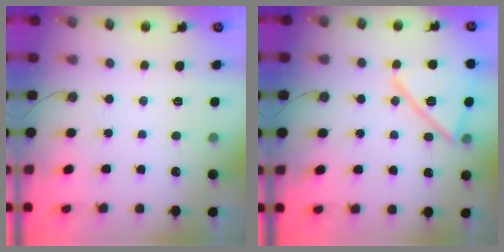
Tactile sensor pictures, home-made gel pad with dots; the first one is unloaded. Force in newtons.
{"total": 16.9, "press": 16.9, "slide": 0.3}